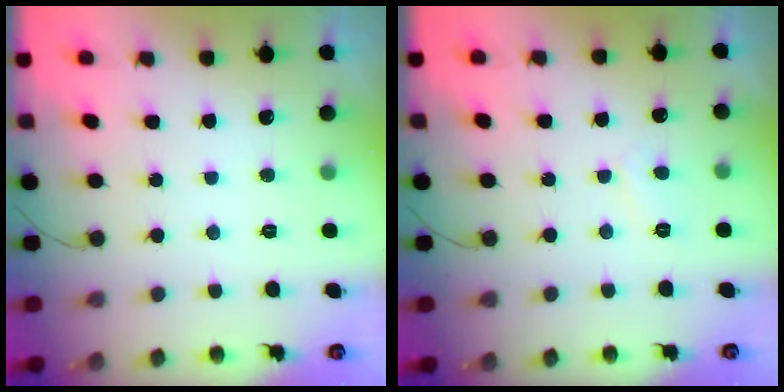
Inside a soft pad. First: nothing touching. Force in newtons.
{"total": 3.9, "press": 3.9, "slide": 0.5}